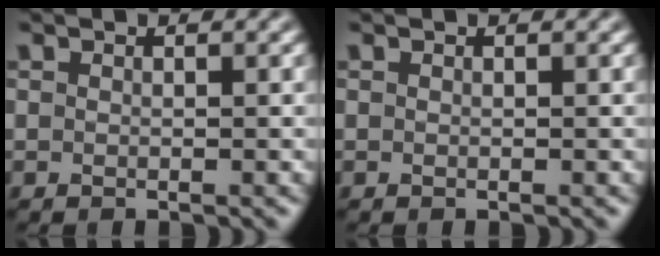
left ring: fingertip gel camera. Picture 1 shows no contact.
{"total": 0.0}